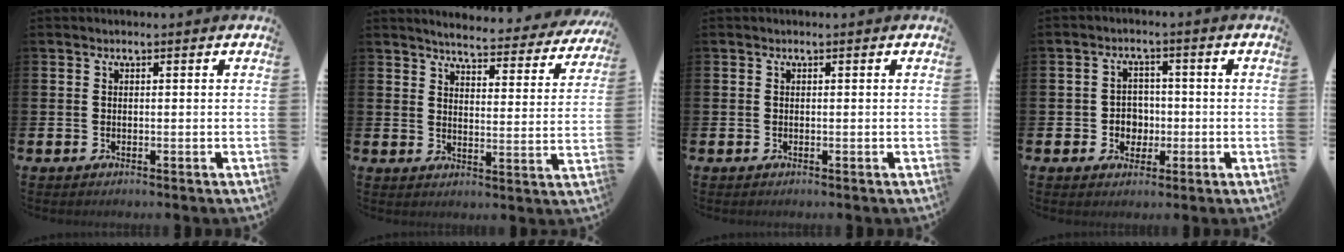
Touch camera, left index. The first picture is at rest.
{"total": 4.4, "force": [4.3, 0.3, 0.9], "torque": [-0.030, -0.036, 0.067]}
{"total": 0.0}
{"total": 3.3, "force": [-0.6, 3.1, 1.0], "torque": [-0.018, 0.000, -0.020]}